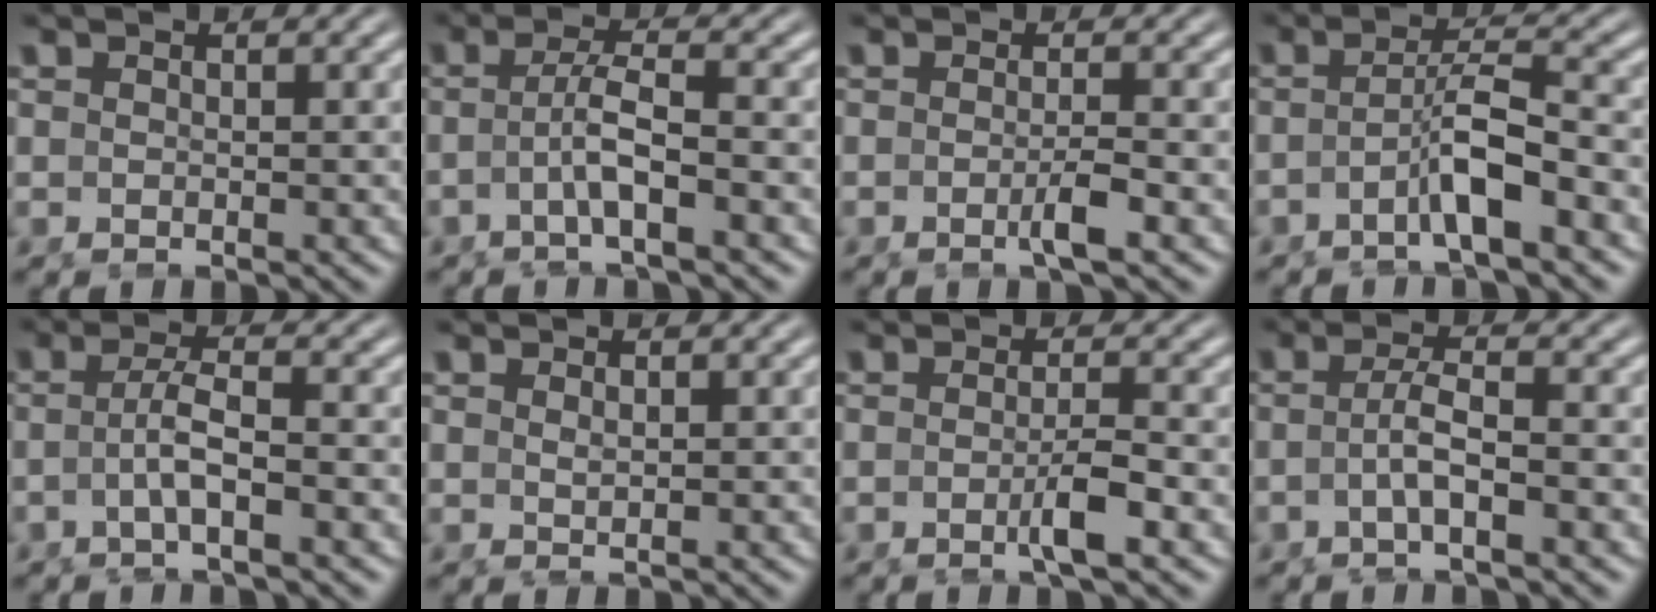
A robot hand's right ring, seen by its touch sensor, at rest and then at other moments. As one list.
[{"total": 3.1, "force": [-1.3, 0.1, 2.8], "torque": [-0.057, -0.007, -0.018]}, {"total": 1.9, "force": [-1.0, -0.5, 1.5], "torque": [-0.019, 0.000, -0.020]}, {"total": 3.4, "force": [-1.7, -0.1, 2.9], "torque": [-0.047, -0.008, -0.024]}, {"total": 3.0, "force": [-1.3, 0.1, 2.7], "torque": [-0.056, -0.007, -0.018]}, {"total": 0.9, "force": [0.2, -0.8, 0.4], "torque": [-0.006, -0.009, 0.015]}, {"total": 2.4, "force": [-1.2, -0.4, 2.0], "torque": [-0.028, -0.001, -0.023]}, {"total": 2.8, "force": [-1.4, -0.1, 2.5], "torque": [-0.052, -0.007, -0.020]}]